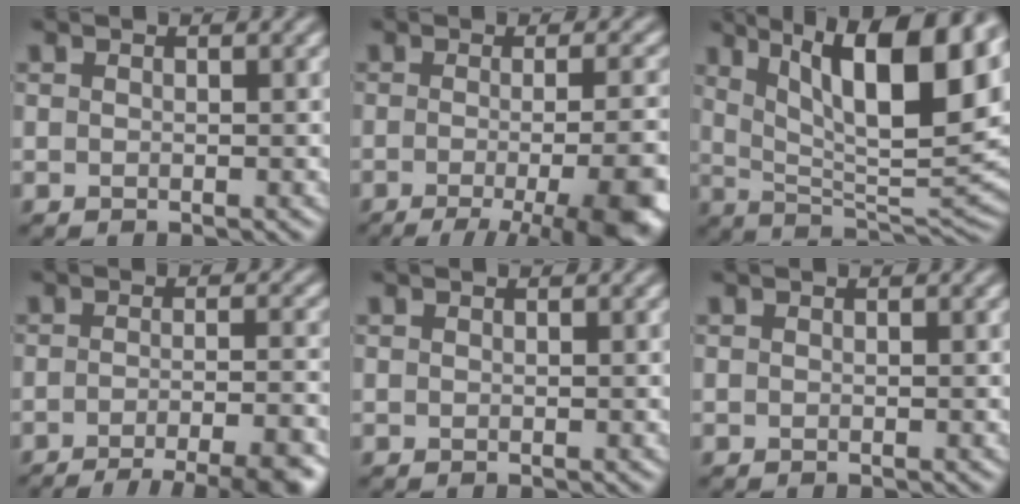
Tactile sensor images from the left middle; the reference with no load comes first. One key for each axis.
{"total": 11.2, "fx": -4.0, "fy": 4.0, "fz": 9.7, "tx": -0.086, "ty": -0.008, "tz": -0.050}
{"total": 14.2, "fx": 6.4, "fy": 4.4, "fz": 11.9, "tx": -0.181, "ty": 0.001, "tz": 0.114}
{"total": 9.1, "fx": -6.5, "fy": 2.2, "fz": 6.0, "tx": -0.069, "ty": -0.003, "tz": -0.079}
{"total": 0.0}
{"total": 0.0}